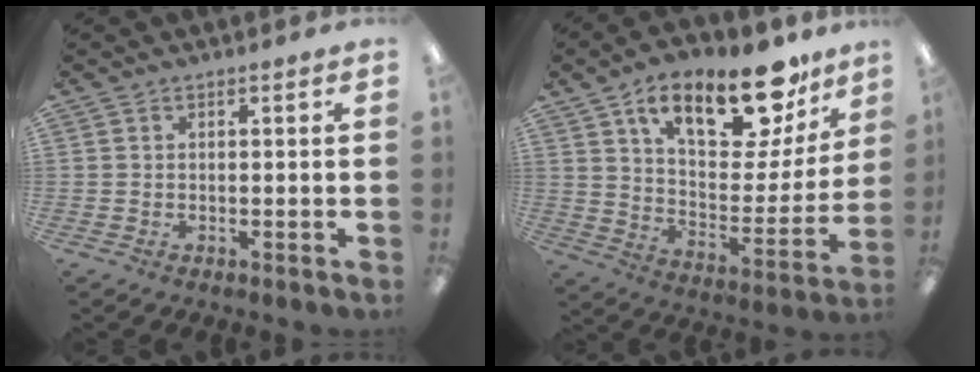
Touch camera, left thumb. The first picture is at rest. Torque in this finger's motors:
{"motor_torque": [2.48, 2.48, 1.33, -1.44, 0.29]}